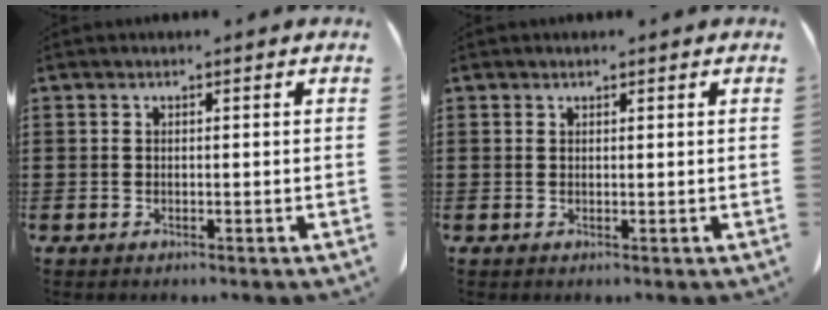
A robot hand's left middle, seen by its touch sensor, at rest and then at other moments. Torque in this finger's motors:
{"motor_torque": [-0.03, 0.38, -0.03, -0.01]}